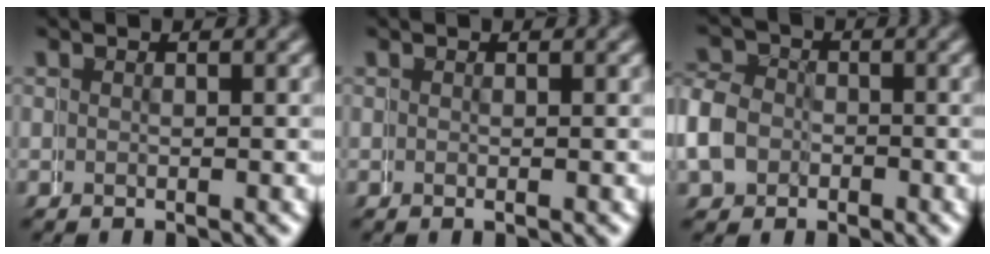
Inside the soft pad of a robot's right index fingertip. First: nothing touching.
{"total": 0.0}
{"total": 5.0, "force": [-1.0, 4.8, -0.7], "torque": [-0.028, -0.018, -0.013]}